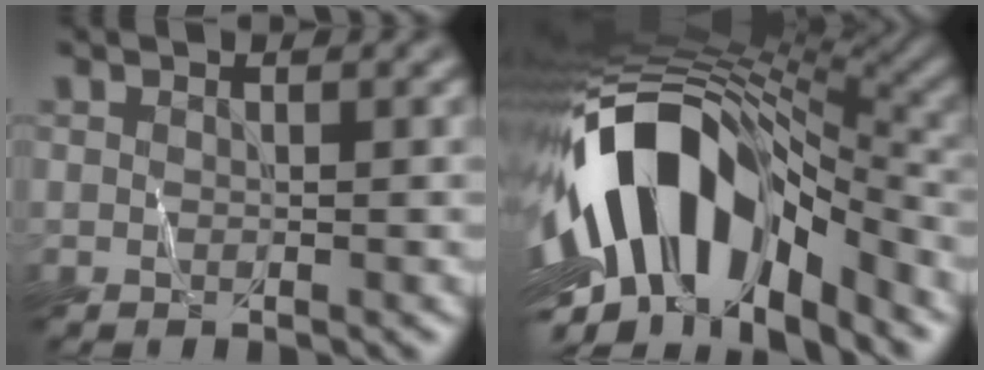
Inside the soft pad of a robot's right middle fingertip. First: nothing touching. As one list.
[{"total": 15.6, "force": [-4.4, 8.0, 12.6], "torque": [-0.210, 0.031, -0.084]}]